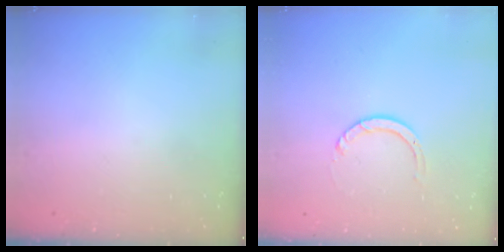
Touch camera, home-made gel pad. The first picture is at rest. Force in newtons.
{"total": 3.6, "press": 3.6, "slide": 0.3}